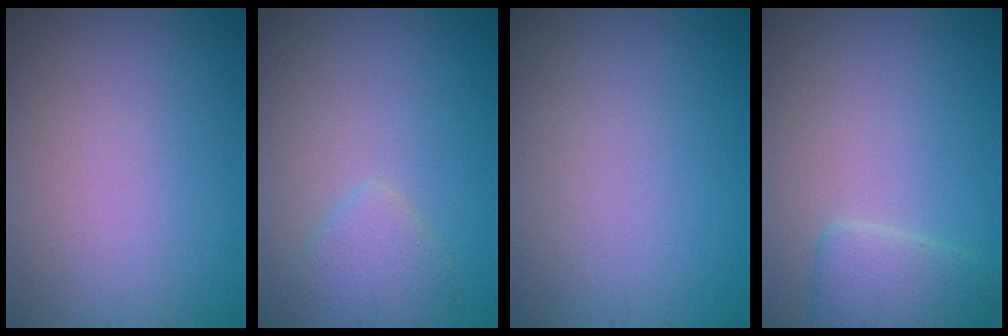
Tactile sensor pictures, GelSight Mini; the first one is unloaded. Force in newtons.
{"total": 2.3, "press": 2.3, "slide": 0.1}
{"total": 0.0}
{"total": 2.9, "press": 2.9, "slide": 0.3}